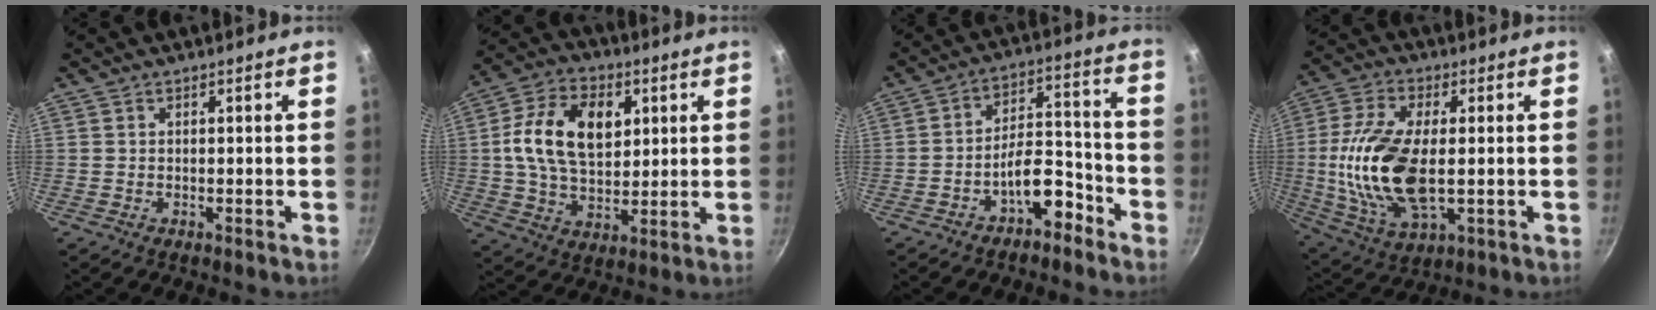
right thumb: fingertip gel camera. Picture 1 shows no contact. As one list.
[{"total": 15.9, "force": [3.6, 10.3, 11.6], "torque": [-0.183, 0.001, 0.055]}, {"total": 8.9, "force": [-5.5, 4.0, 5.7], "torque": [-0.060, 0.071, -0.080]}, {"total": 18.0, "force": [-0.3, 8.8, 15.7], "torque": [-0.318, -0.002, -0.006]}]